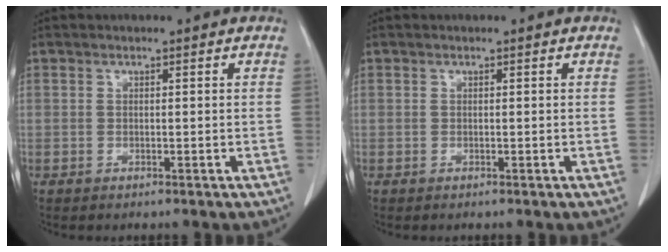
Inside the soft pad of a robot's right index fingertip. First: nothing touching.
{"total": 0.0}